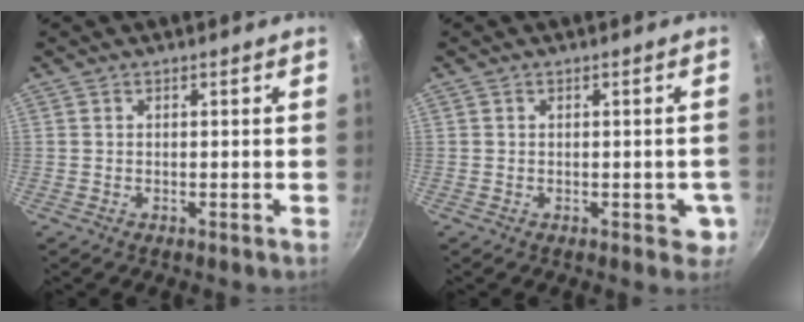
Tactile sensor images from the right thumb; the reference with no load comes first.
{"total": 3.6, "force": [-0.7, 2.4, 2.6], "torque": [-0.011, 0.003, -0.010]}